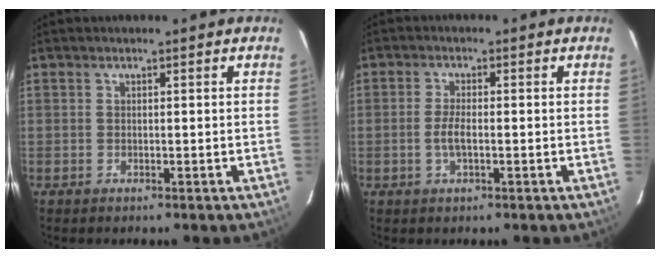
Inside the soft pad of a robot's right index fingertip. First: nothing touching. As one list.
[{"total": 3.0, "force": [-0.9, 0.7, 2.8], "torque": [-0.059, -0.002, -0.016]}]